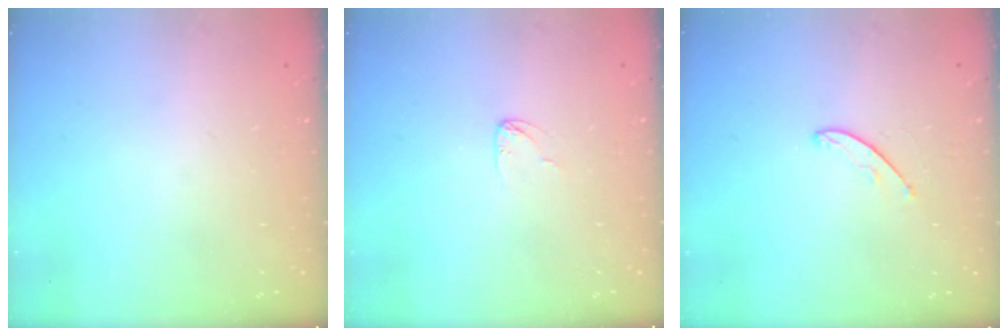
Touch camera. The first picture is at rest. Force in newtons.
{"total": 2.6, "press": 2.6, "slide": 0.1}
{"total": 3.8, "press": 3.8, "slide": 0.3}